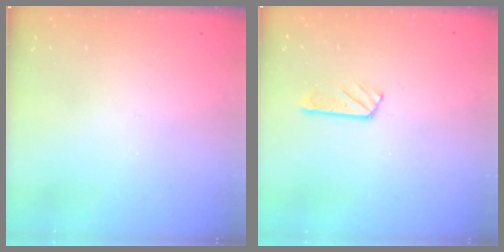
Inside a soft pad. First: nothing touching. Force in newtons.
{"total": 2.9, "press": 2.9, "slide": 0.3}